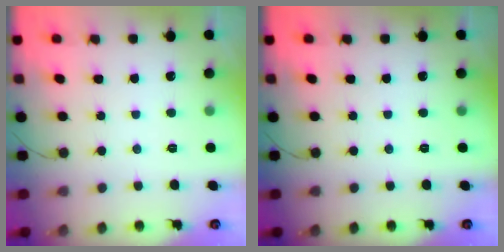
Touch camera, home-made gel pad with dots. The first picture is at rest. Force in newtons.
{"total": 0.0}